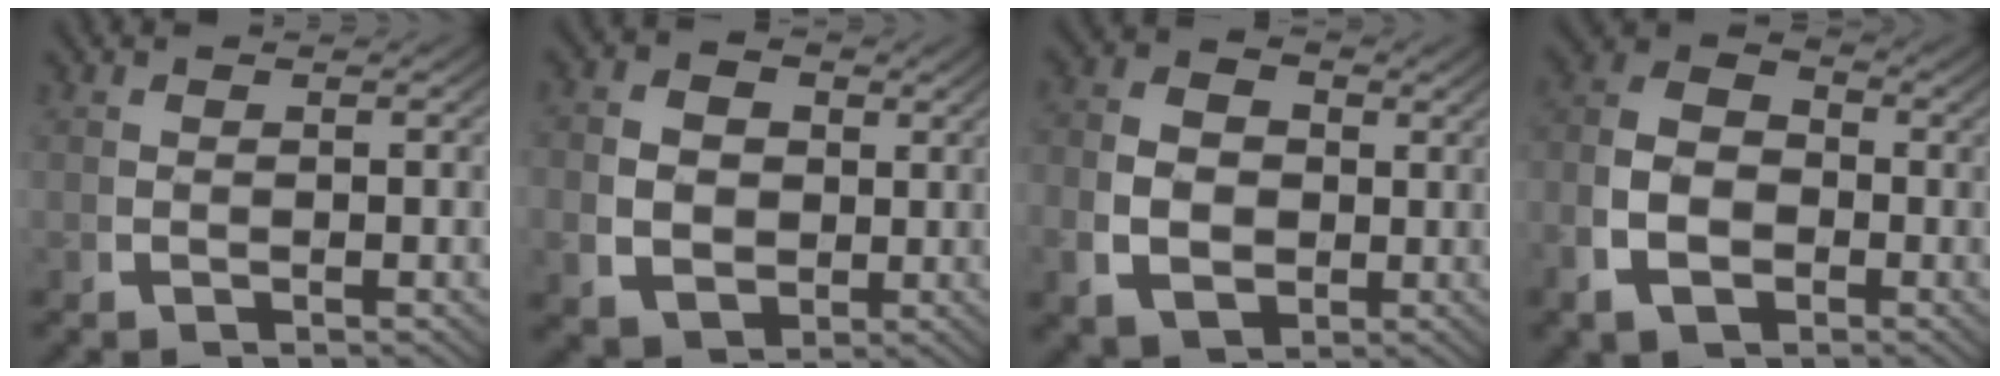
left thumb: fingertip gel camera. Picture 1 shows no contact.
{"total": 6.7, "force": [0.4, 5.6, 3.8], "torque": [-0.080, -0.030, 0.017]}
{"total": 7.0, "force": [0.1, 5.4, 4.5], "torque": [-0.086, -0.016, 0.007]}
{"total": 8.3, "force": [-0.3, 6.2, 5.5], "torque": [-0.103, -0.006, -0.009]}